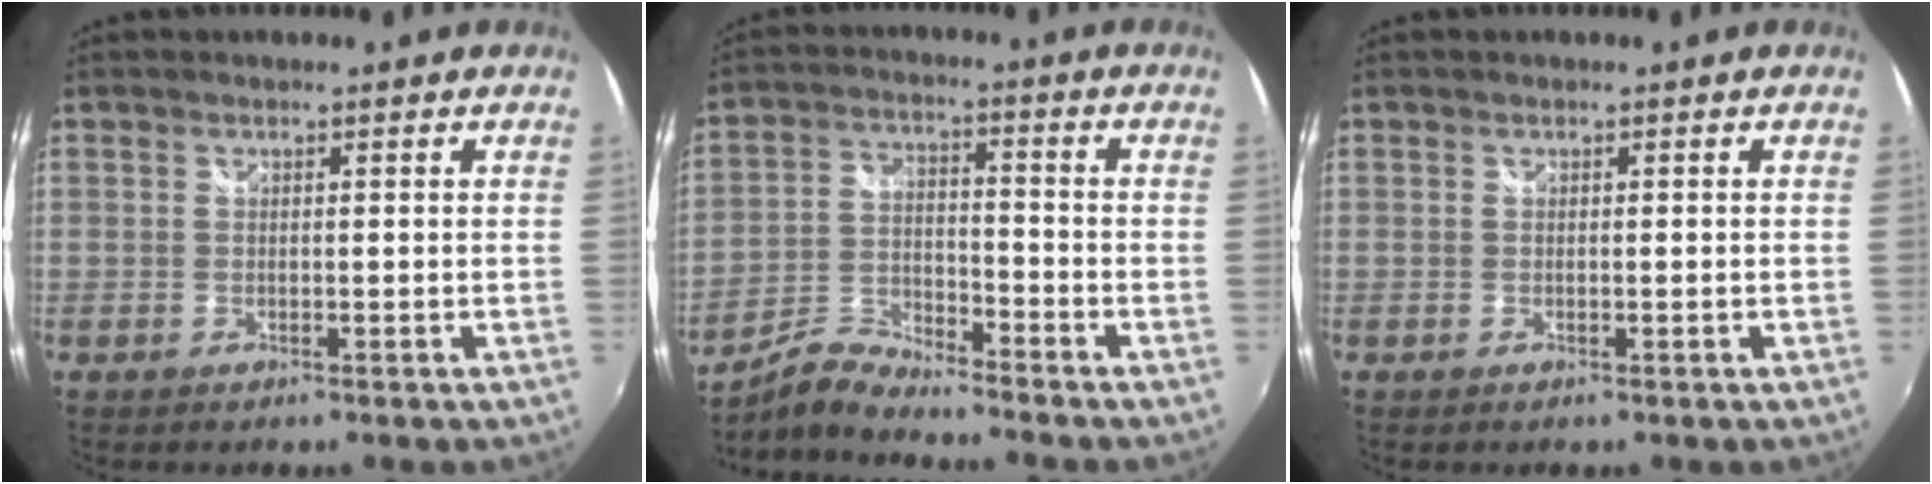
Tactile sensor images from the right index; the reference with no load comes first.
{"total": 7.3, "force": [-7.0, 0.3, 1.8], "torque": [-0.043, 0.010, -0.143]}
{"total": 0.7, "force": [-0.1, 0.1, 0.7], "torque": [-0.008, 0.002, -0.002]}